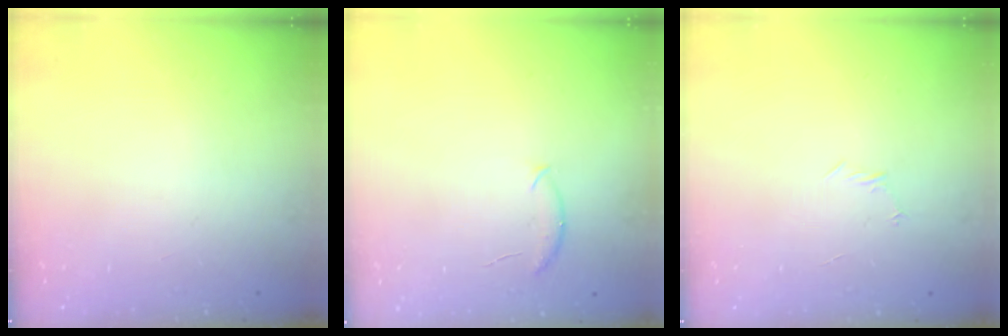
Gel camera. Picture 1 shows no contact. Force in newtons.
{"total": 6.9, "press": 6.8, "slide": 1.1}
{"total": 3.6, "press": 3.5, "slide": 1.0}